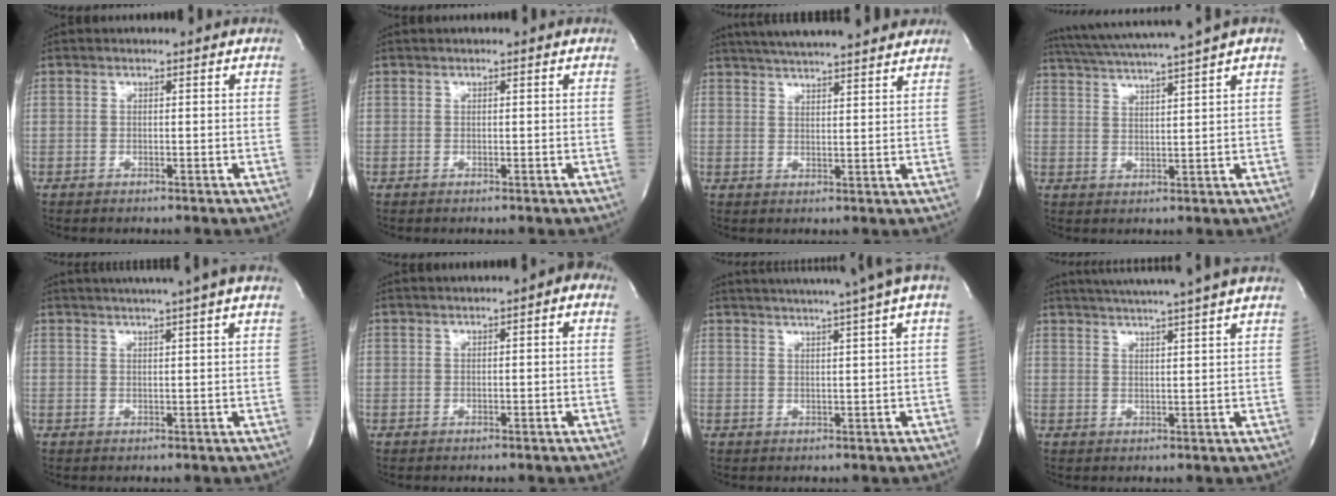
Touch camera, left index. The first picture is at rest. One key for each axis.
{"total": 0.0}
{"total": 17.2, "fx": 15.2, "fy": 1.8, "fz": 7.9, "tx": -0.132, "ty": 0.030, "tz": 0.209}
{"total": 10.8, "fx": 9.1, "fy": -2.1, "fz": 5.5, "tx": -0.100, "ty": 0.004, "tz": 0.142}
{"total": 8.6, "fx": 6.7, "fy": -1.2, "fz": 5.3, "tx": -0.082, "ty": 0.020, "tz": 0.077}
{"total": 2.9, "fx": 1.1, "fy": 0.5, "fz": 2.6, "tx": -0.038, "ty": 0.010, "tz": 0.011}
{"total": 11.9, "fx": 9.1, "fy": -1.5, "fz": 7.6, "tx": -0.124, "ty": 0.004, "tz": 0.112}
{"total": 11.5, "fx": 9.9, "fy": -1.6, "fz": 5.7, "tx": -0.096, "ty": 0.001, "tz": 0.130}